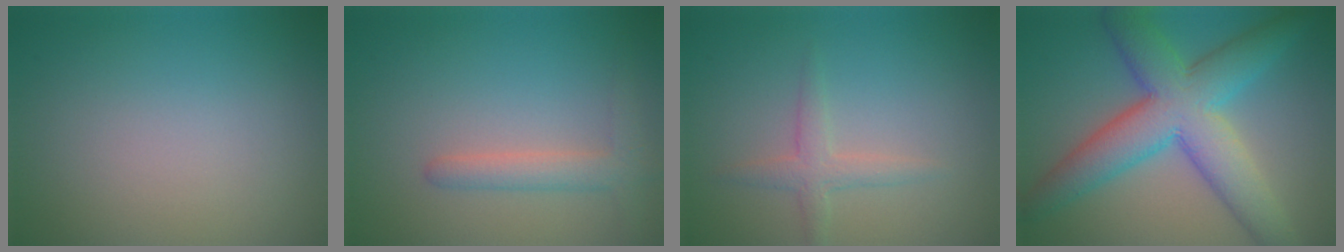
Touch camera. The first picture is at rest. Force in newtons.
{"total": 2.4, "press": 2.4, "slide": 0.3}
{"total": 1.9, "press": 1.9, "slide": 0.1}
{"total": 9.2, "press": 9.2, "slide": 0.1}